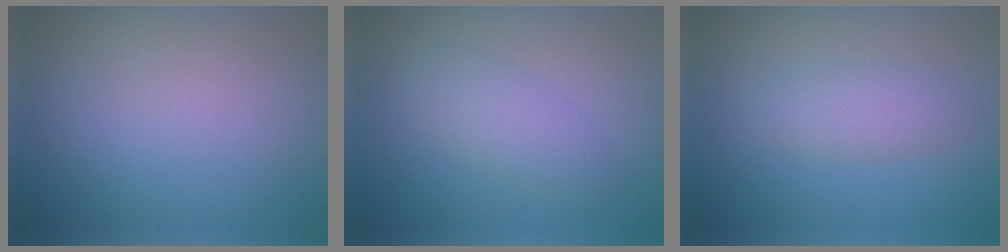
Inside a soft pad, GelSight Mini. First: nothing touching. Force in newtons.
{"total": 2.9, "press": 2.9, "slide": 0.1}
{"total": 2.4, "press": 2.4, "slide": 0.0}